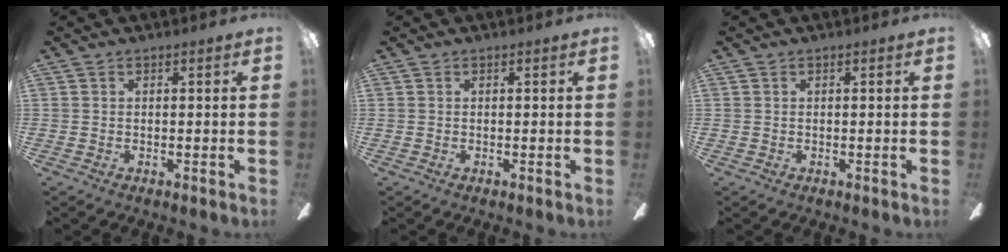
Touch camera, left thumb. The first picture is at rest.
{"total": 0.0}
{"total": 0.0}